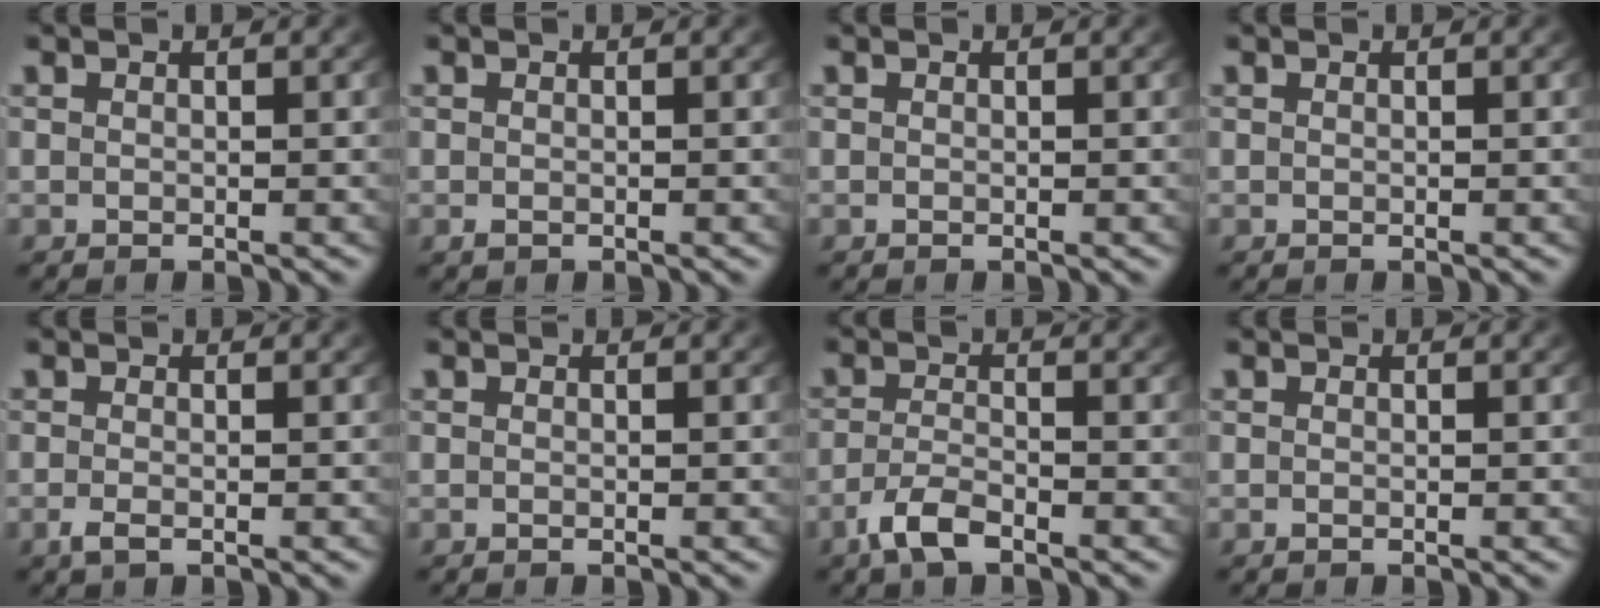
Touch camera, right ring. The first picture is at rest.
{"total": 0.6, "force": [-0.4, 0.3, 0.3], "torque": [-0.013, -0.008, -0.002]}
{"total": 0.0}
{"total": 0.0}
{"total": 1.3, "force": [-0.9, 0.4, 0.8], "torque": [-0.026, -0.013, -0.012]}
{"total": 0.0}
{"total": 2.8, "force": [-2.1, 0.7, 1.7], "torque": [-0.043, -0.009, -0.034]}
{"total": 0.0}